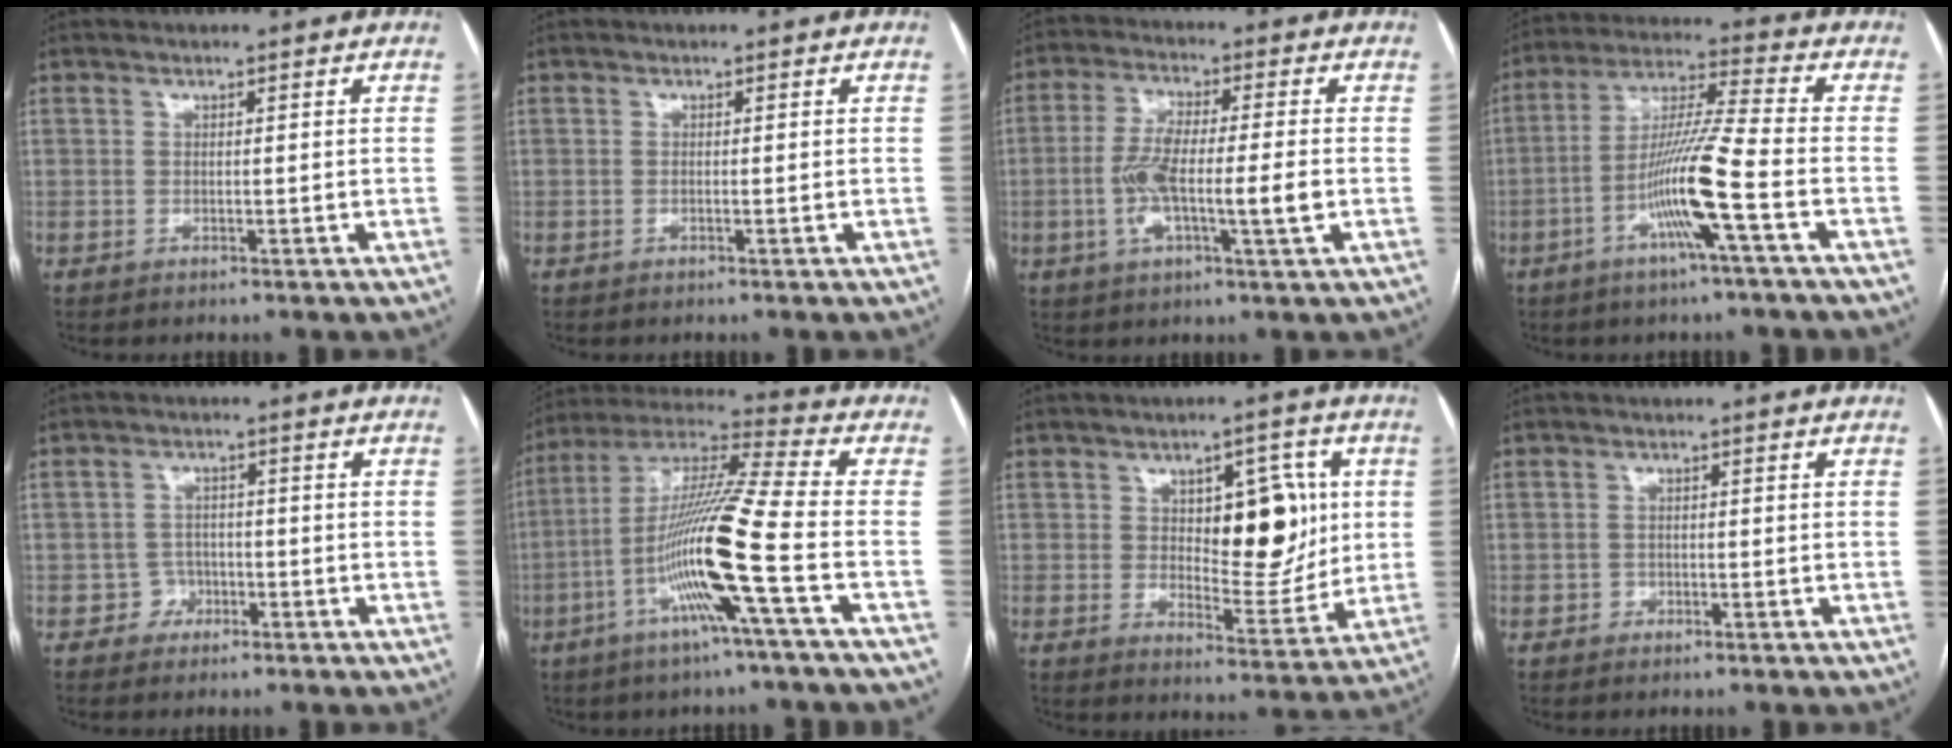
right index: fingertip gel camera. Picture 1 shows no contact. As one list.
[{"total": 0.0}, {"total": 10.1, "force": [-1.6, 1.3, 9.9], "torque": [-0.186, 0.005, -0.032]}, {"total": 11.8, "force": [-4.3, -1.0, 11.0], "torque": [-0.212, 0.000, -0.086]}, {"total": 2.7, "force": [-1.3, 2.4, -0.1], "torque": [0.012, 0.014, -0.024]}, {"total": 16.3, "force": [-5.1, -1.4, 15.4], "torque": [-0.299, -0.004, -0.106]}, {"total": 11.5, "force": [2.4, 5.1, 10.0], "torque": [-0.126, 0.015, 0.043]}, {"total": 1.1, "force": [-0.6, 0.9, 0.1], "torque": [0.002, 0.005, -0.013]}]